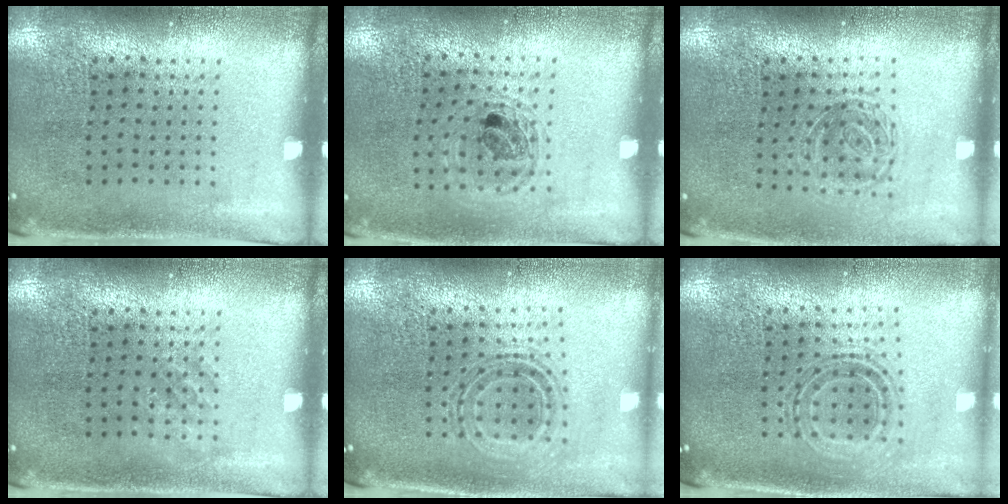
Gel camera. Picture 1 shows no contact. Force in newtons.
{"total": 1.0, "press": 0.9, "slide": 0.2}
{"total": 1.3, "press": 1.1, "slide": 0.7}
{"total": 1.0, "press": 1.0, "slide": 0.2}
{"total": 0.7, "press": 0.7, "slide": 0.1}
{"total": 0.8, "press": 0.8, "slide": 0.3}